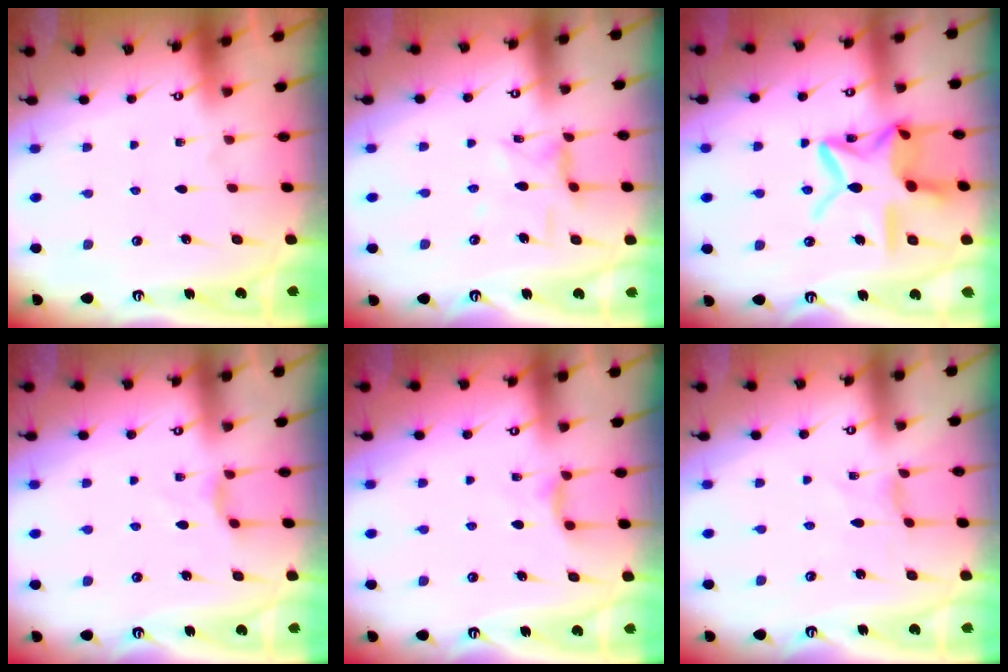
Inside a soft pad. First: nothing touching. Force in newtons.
{"total": 4.5, "press": 4.5, "slide": 0.4}
{"total": 16.7, "press": 16.6, "slide": 1.4}
{"total": 3.3, "press": 3.3, "slide": 0.6}
{"total": 4.0, "press": 4.0, "slide": 0.5}
{"total": 0.0}